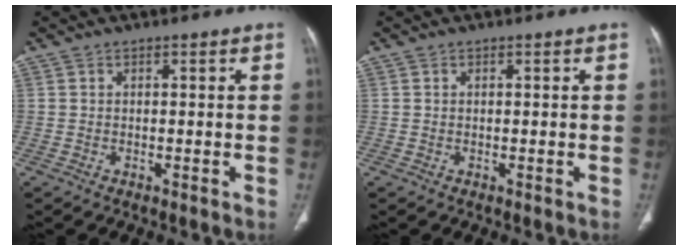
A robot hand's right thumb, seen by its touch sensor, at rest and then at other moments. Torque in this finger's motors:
{"motor_torque": [-0.07, 0.14, -0.19, 0.34, 0.02]}